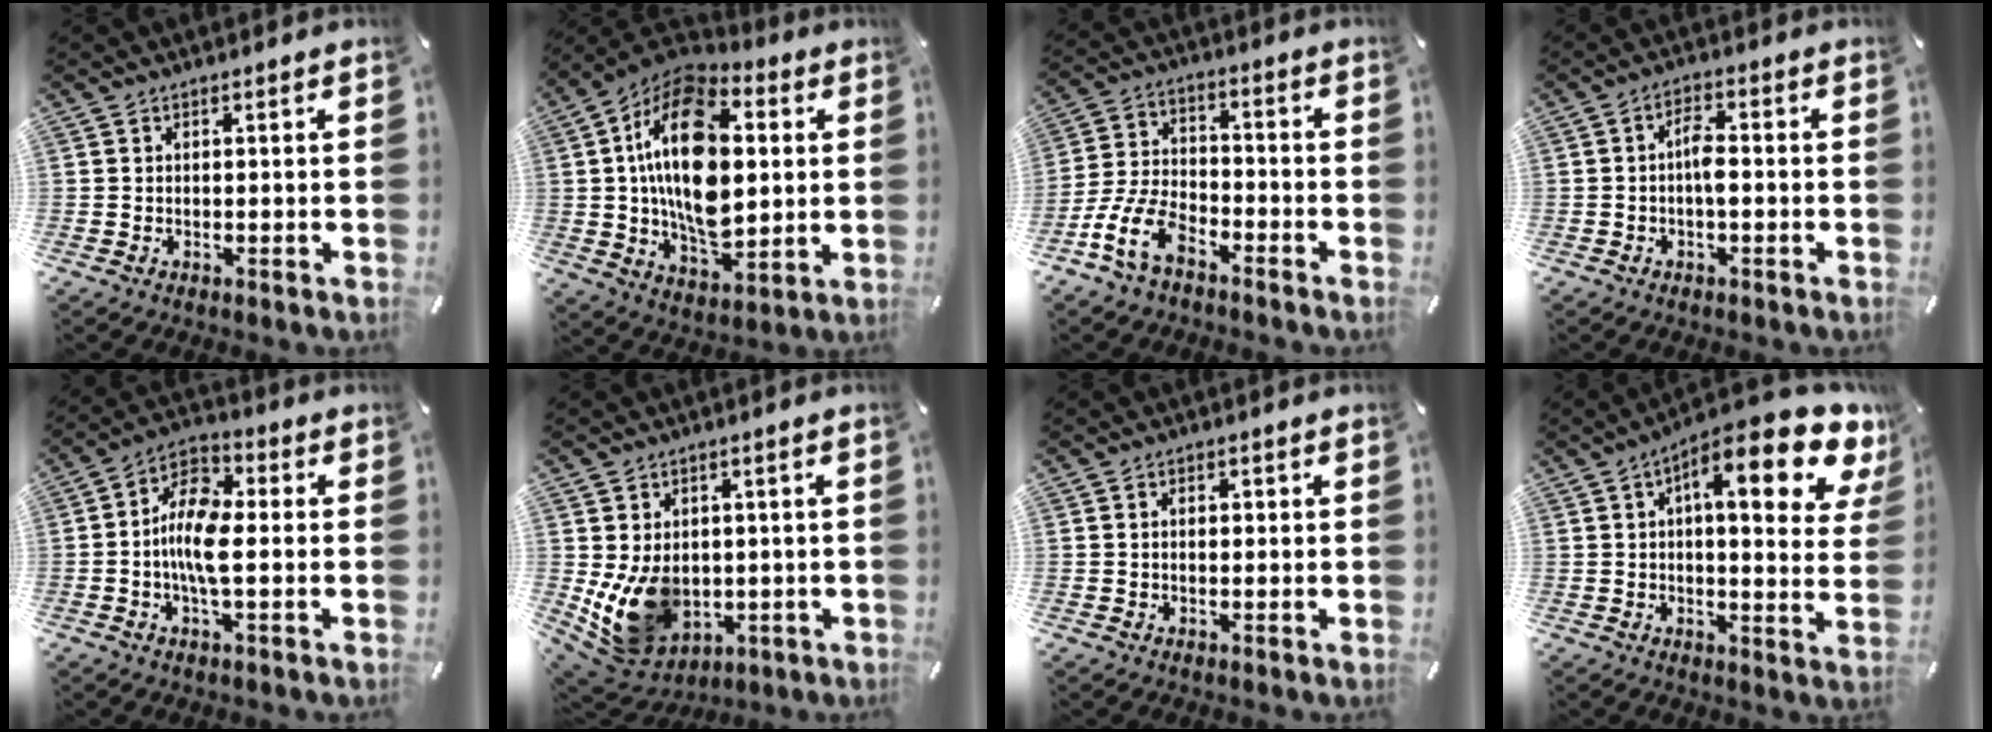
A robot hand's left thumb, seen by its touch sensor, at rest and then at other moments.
{"total": 21.7, "force": [3.0, 13.5, 16.8], "torque": [-0.333, -0.003, 0.042]}
{"total": 11.7, "force": [-7.7, 5.9, 6.5], "torque": [-0.147, 0.034, -0.149]}
{"total": 4.5, "force": [-0.8, 2.0, 4.0], "torque": [-0.079, 0.009, -0.017]}
{"total": 10.9, "force": [-1.4, 5.3, 9.4], "torque": [-0.192, 0.009, -0.024]}
{"total": 12.3, "force": [-1.2, 9.7, 7.5], "torque": [-0.157, -0.012, -0.016]}
{"total": 1.4, "force": [0.0, 0.9, 1.1], "torque": [-0.022, 0.004, -0.002]}
{"total": 16.6, "force": [8.2, 5.2, 13.4], "torque": [-0.194, -0.046, 0.125]}